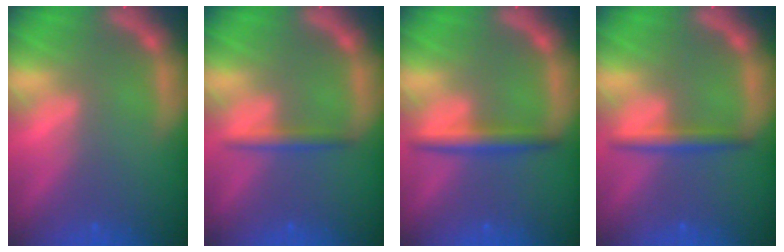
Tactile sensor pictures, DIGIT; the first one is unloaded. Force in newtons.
{"total": 1.9}
{"total": 3.0}
{"total": 2.5}